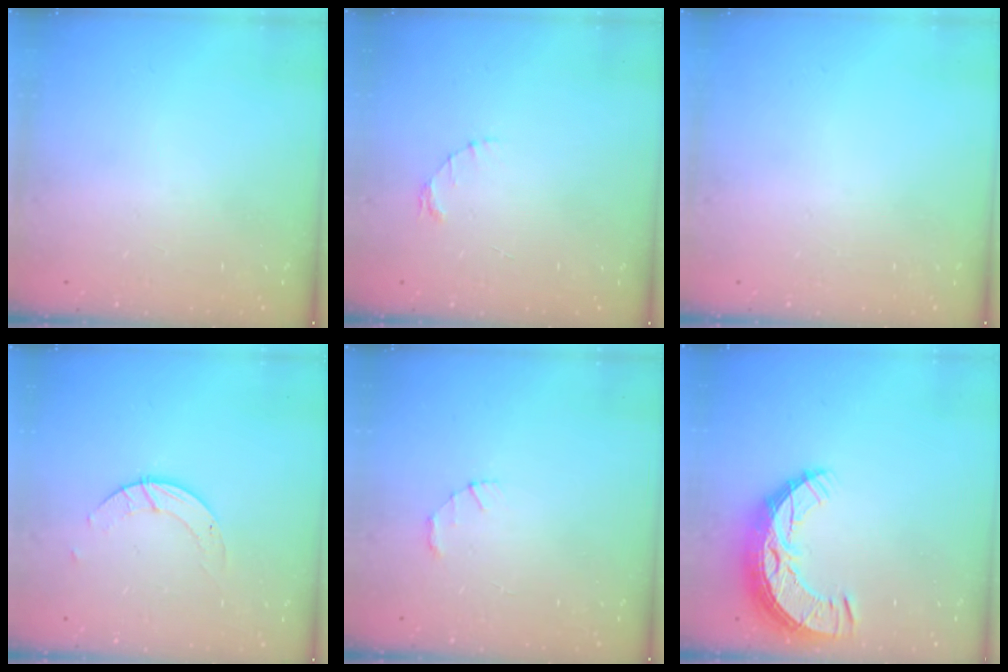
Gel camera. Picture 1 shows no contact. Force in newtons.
{"total": 1.6, "press": 1.5, "slide": 0.3}
{"total": 0.0}
{"total": 2.8, "press": 2.8, "slide": 0.3}
{"total": 1.4, "press": 1.3, "slide": 0.3}
{"total": 11.1, "press": 11.0, "slide": 0.8}